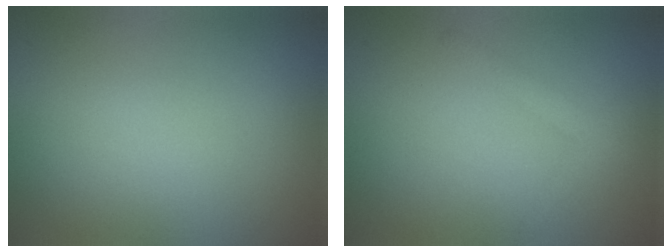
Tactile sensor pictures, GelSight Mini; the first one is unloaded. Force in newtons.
{"total": 1.8, "press": 1.8, "slide": 0.0}